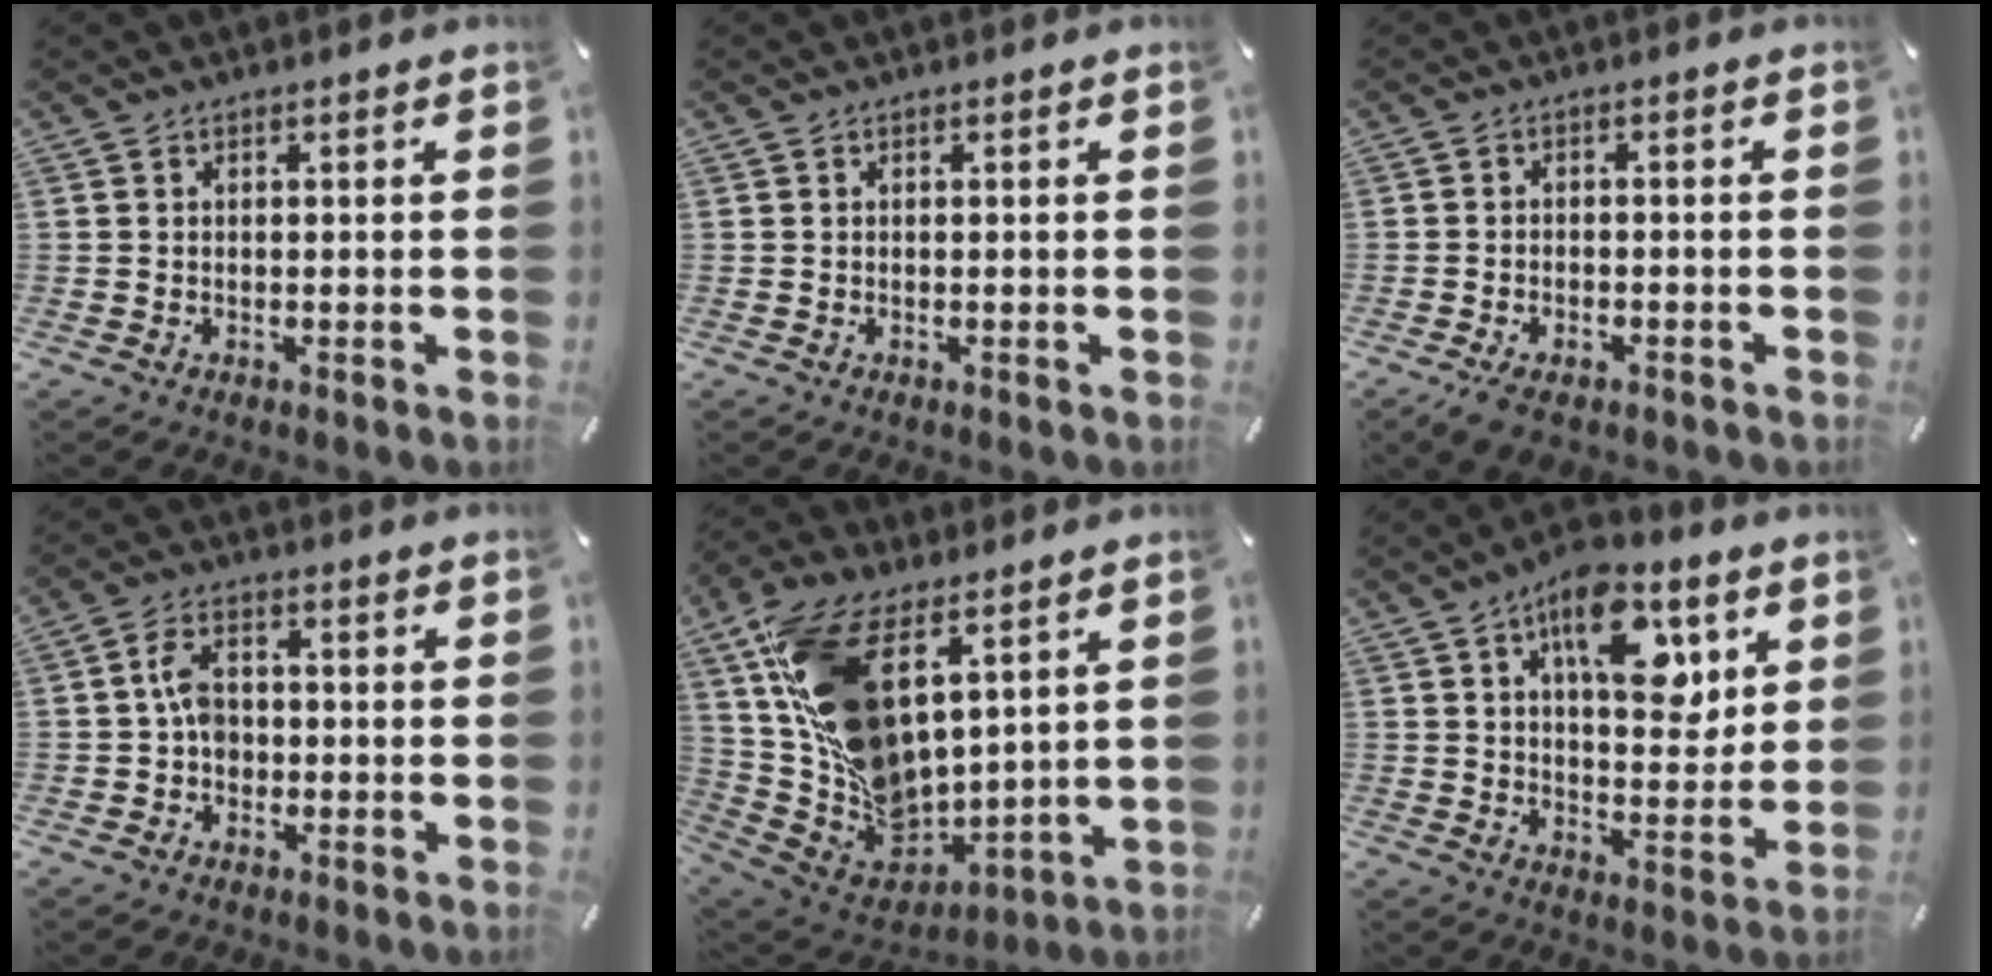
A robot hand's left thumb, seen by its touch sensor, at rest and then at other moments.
{"total": 0.0}
{"total": 3.5, "force": [-2.5, 1.8, 1.7], "torque": [-0.033, 0.013, -0.048]}
{"total": 5.2, "force": [-0.4, 3.8, 3.6], "torque": [-0.072, 0.010, -0.009]}
{"total": 21.2, "force": [8.2, 12.7, 14.8], "torque": [-0.303, -0.053, 0.159]}
{"total": 15.3, "force": [7.1, 8.2, 10.7], "torque": [-0.139, -0.028, 0.118]}